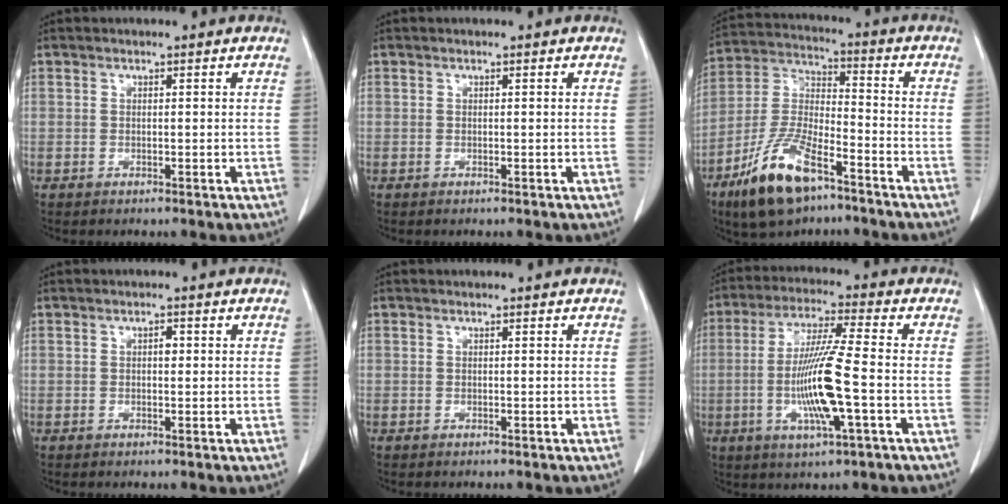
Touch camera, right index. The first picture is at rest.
{"total": 0.0}
{"total": 12.9, "force": [-8.1, 4.0, 9.3], "torque": [-0.196, -0.017, -0.149]}
{"total": 1.1, "force": [0.1, 0.6, 0.9], "torque": [-0.013, 0.003, 0.001]}
{"total": 0.0}
{"total": 11.9, "force": [-2.4, 0.2, 11.7], "torque": [-0.230, -0.009, -0.050]}